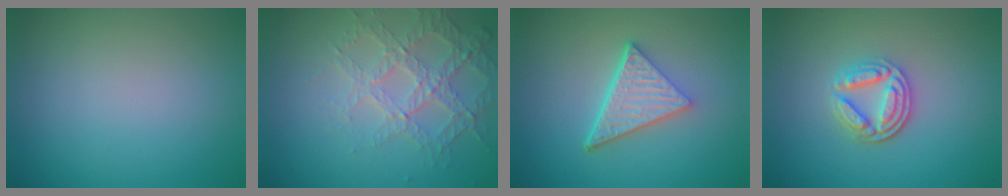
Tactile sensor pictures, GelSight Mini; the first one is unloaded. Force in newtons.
{"total": 3.1, "press": 2.8, "slide": 1.3}
{"total": 5.1, "press": 3.6, "slide": 3.7}
{"total": 3.9, "press": 3.2, "slide": 2.2}